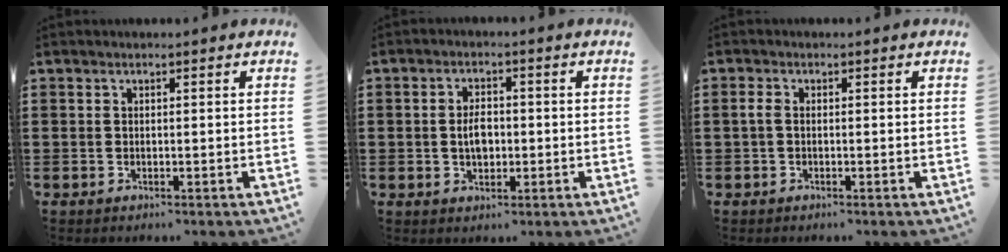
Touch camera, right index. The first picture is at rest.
{"total": 3.7, "force": [-0.3, 2.0, 3.1], "torque": [-0.054, 0.000, -0.007]}
{"total": 1.2, "force": [-0.2, 0.2, 1.2], "torque": [-0.026, -0.002, -0.005]}